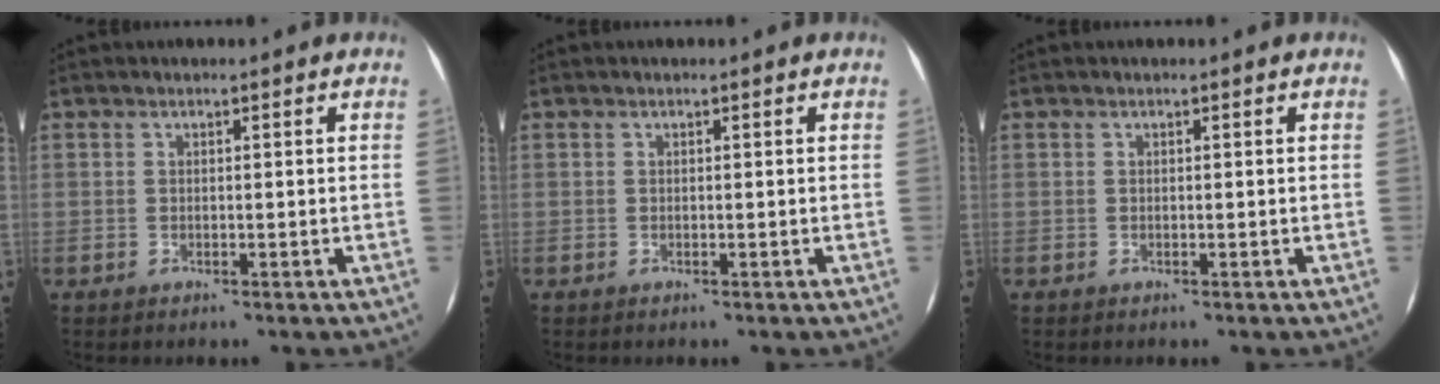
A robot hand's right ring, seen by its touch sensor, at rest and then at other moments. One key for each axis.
{"total": 0.0}
{"total": 0.0}